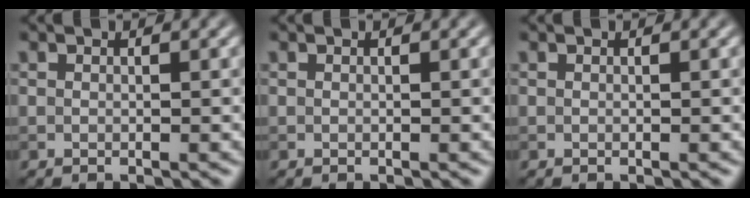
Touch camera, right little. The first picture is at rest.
{"total": 0.0}
{"total": 0.0}